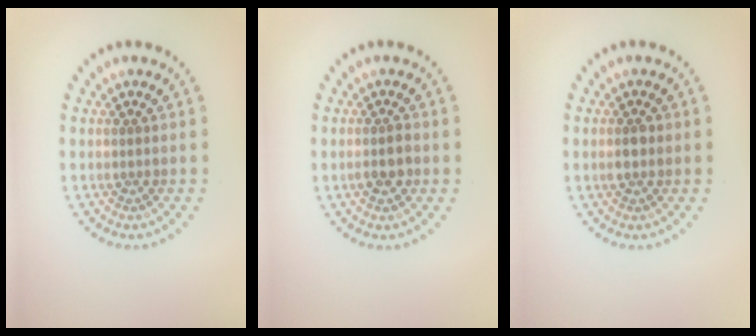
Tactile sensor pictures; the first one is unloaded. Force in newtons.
{"total": 1.7, "press": 1.6, "slide": 0.5}
{"total": 1.3, "press": 1.3, "slide": 0.0}